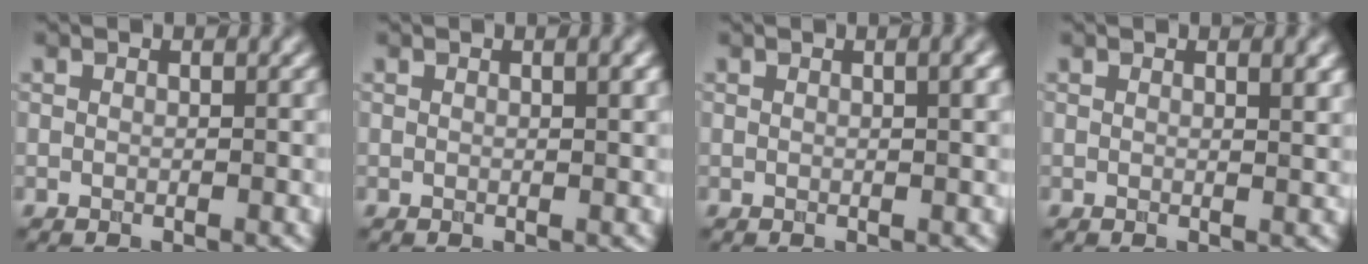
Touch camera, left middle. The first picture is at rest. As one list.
[{"total": 1.5, "force": [0.6, 0.3, 1.3], "torque": [-0.018, 0.003, 0.007]}, {"total": 2.1, "force": [0.6, 0.5, 1.9], "torque": [-0.020, 0.006, 0.005]}, {"total": 1.9, "force": [0.9, 0.6, 1.5], "torque": [-0.013, 0.001, 0.012]}]